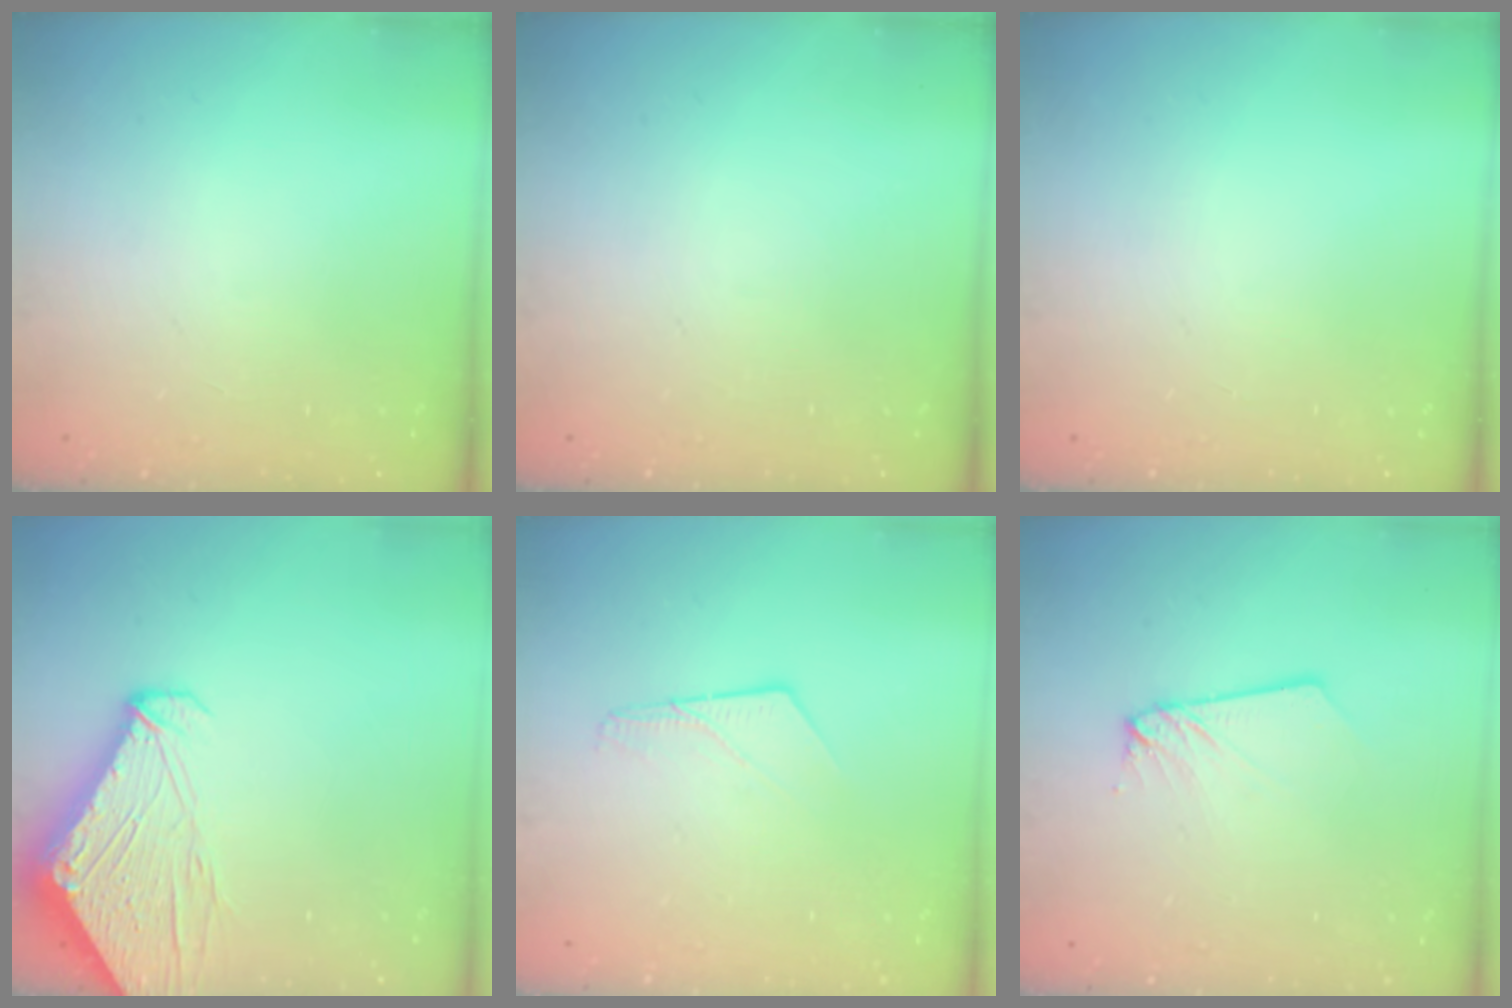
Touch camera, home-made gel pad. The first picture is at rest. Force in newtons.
{"total": 0.0}
{"total": 0.0}
{"total": 9.6, "press": 9.6, "slide": 1.1}
{"total": 5.7, "press": 5.7, "slide": 0.5}
{"total": 2.6, "press": 2.6, "slide": 0.2}